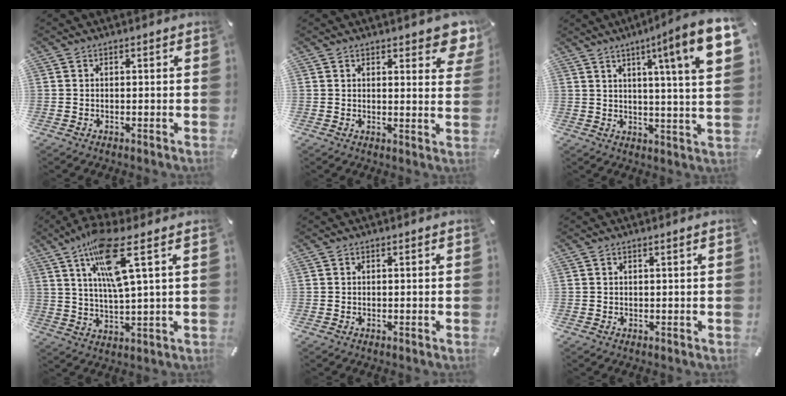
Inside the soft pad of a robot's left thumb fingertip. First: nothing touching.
{"total": 5.4, "force": [4.3, 1.9, 2.6], "torque": [-0.021, -0.030, 0.071]}
{"total": 13.2, "force": [5.9, 0.1, 11.8], "torque": [-0.183, -0.039, 0.080]}
{"total": 13.5, "force": [6.2, 2.0, 11.8], "torque": [-0.234, -0.011, 0.098]}
{"total": 0.0}
{"total": 1.0, "force": [0.2, -0.1, 0.9], "torque": [-0.015, -0.002, 0.003]}